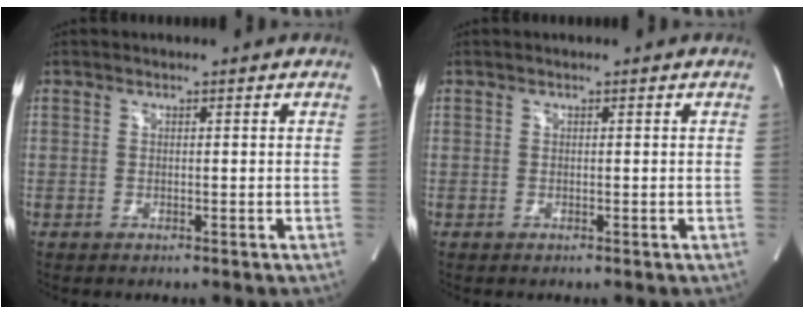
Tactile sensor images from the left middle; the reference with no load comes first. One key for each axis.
{"total": 0.0}